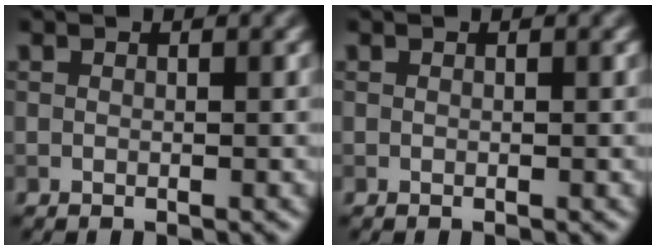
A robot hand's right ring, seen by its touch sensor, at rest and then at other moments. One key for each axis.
{"total": 0.0}